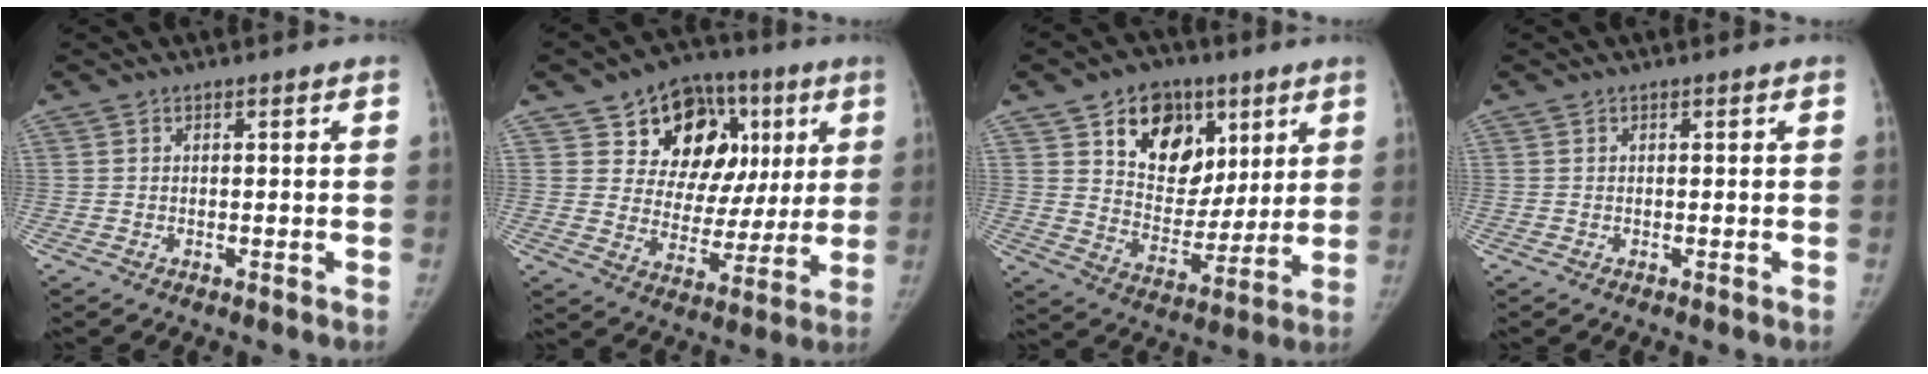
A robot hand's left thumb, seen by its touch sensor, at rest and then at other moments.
{"total": 19.4, "force": [7.4, 14.1, 11.1], "torque": [-0.097, 0.007, 0.119]}
{"total": 16.5, "force": [7.8, 11.9, 8.4], "torque": [-0.081, -0.033, 0.133]}
{"total": 0.0}